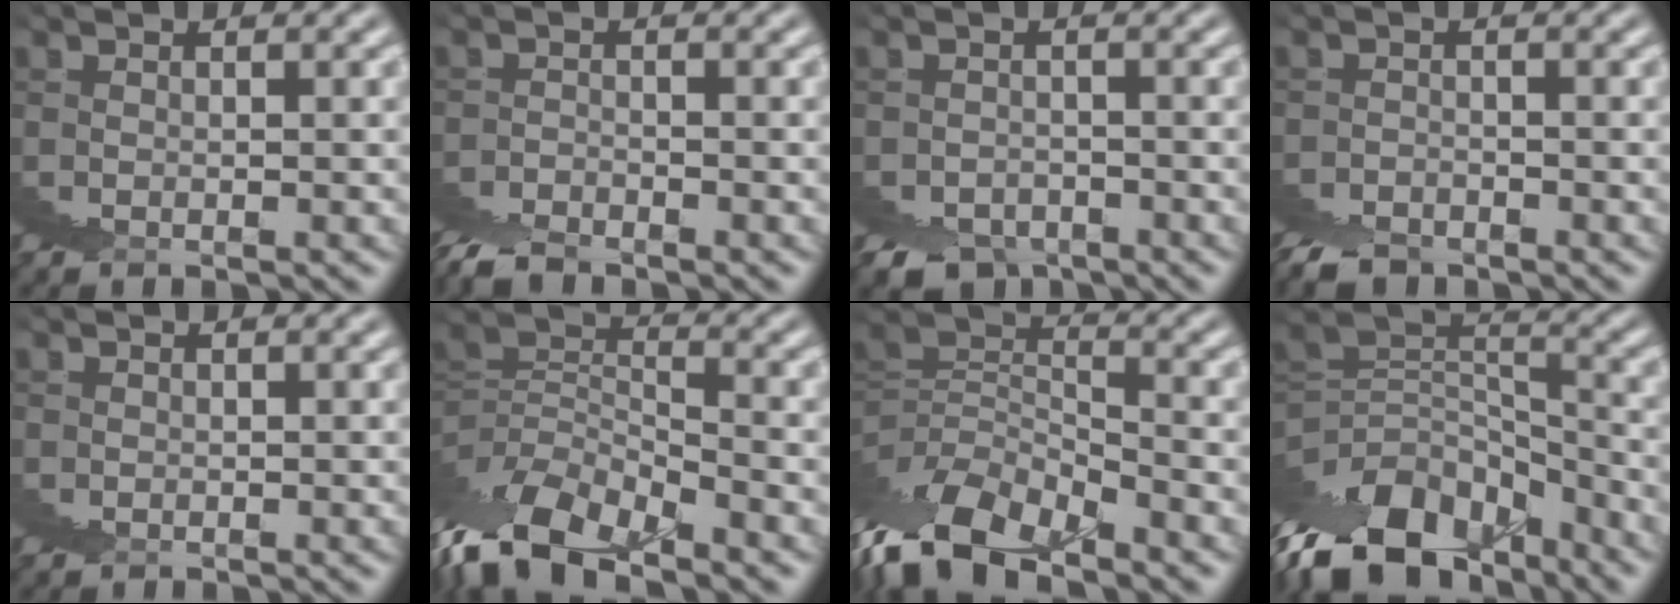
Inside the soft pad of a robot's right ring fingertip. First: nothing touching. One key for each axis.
{"total": 3.0, "fx": -2.3, "fy": -1.7, "fz": -1.0, "tx": 0.028, "ty": 0.005, "tz": -0.044}
{"total": 2.6, "fx": -2.0, "fy": 1.5, "fz": -0.2, "tx": 0.032, "ty": -0.011, "tz": -0.037}
{"total": 2.2, "fx": -1.7, "fy": -0.8, "fz": -1.2, "tx": 0.042, "ty": 0.005, "tz": -0.037}
{"total": 1.5, "fx": 0.9, "fy": 0.9, "fz": -0.7, "tx": 0.025, "ty": 0.003, "tz": 0.009}
{"total": 5.5, "fx": -0.8, "fy": 1.9, "fz": 5.1, "tx": -0.088, "ty": -0.001, "tz": -0.014}
{"total": 6.0, "fx": -1.4, "fy": 2.3, "fz": 5.4, "tx": -0.092, "ty": -0.002, "tz": -0.023}
{"total": 10.9, "fx": -3.0, "fy": 6.4, "fz": 8.3, "tx": -0.130, "ty": -0.015, "tz": -0.042}